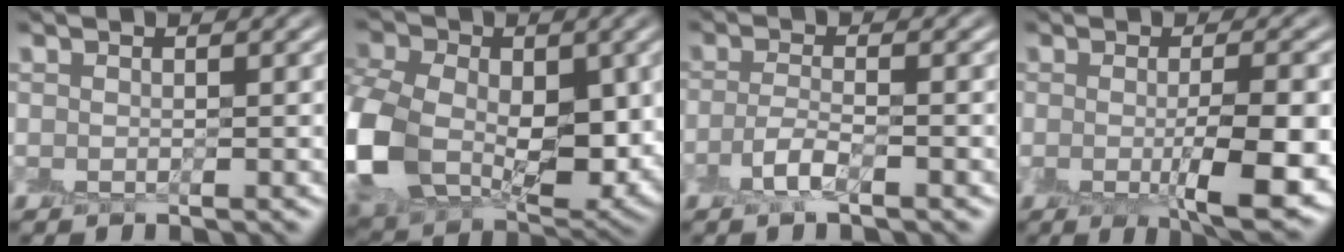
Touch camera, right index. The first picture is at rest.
{"total": 13.2, "force": [-1.3, 9.4, 9.2], "torque": [-0.217, -0.019, -0.022]}
{"total": 2.1, "force": [-1.2, 0.6, 1.7], "torque": [-0.035, 0.002, -0.025]}
{"total": 6.7, "force": [-1.0, 1.5, 6.4], "torque": [-0.090, -0.012, -0.007]}